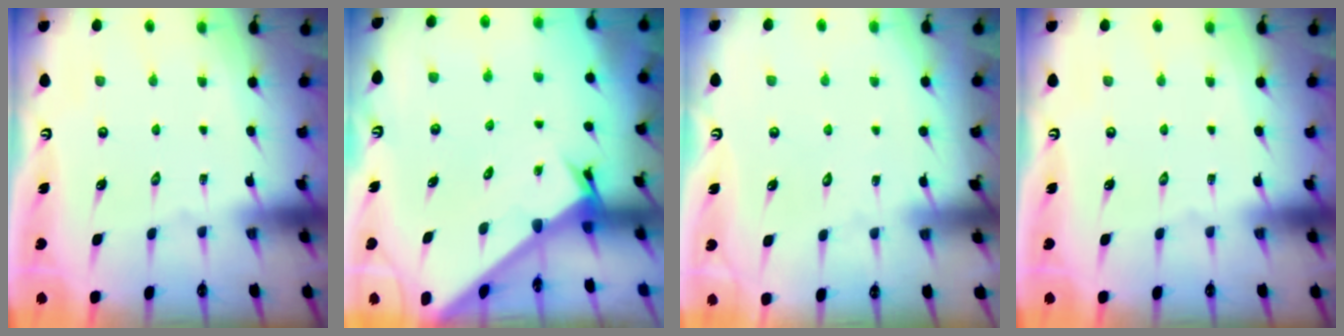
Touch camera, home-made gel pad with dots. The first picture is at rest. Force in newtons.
{"total": 2.6, "press": 2.6, "slide": 0.2}
{"total": 4.8, "press": 4.8, "slide": 0.5}
{"total": 0.0}